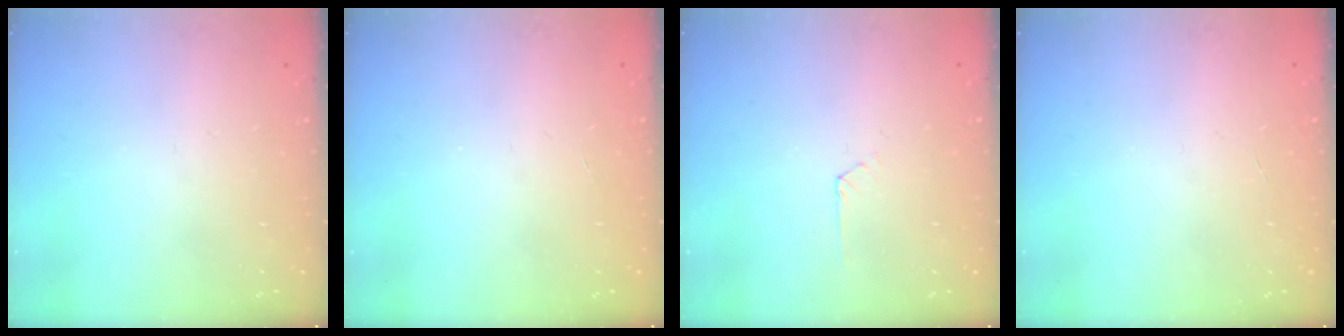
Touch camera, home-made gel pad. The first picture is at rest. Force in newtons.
{"total": 0.0}
{"total": 1.5, "press": 1.4, "slide": 0.2}
{"total": 0.0}